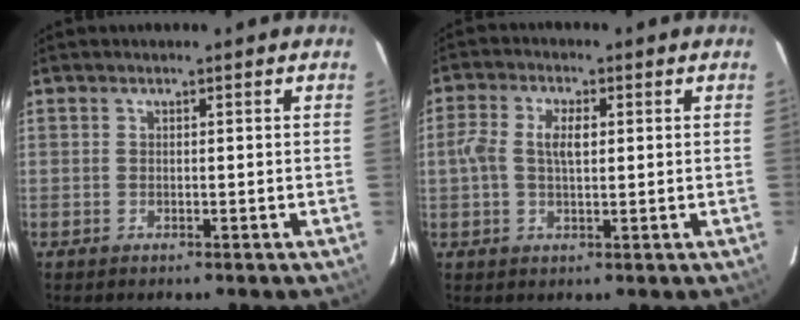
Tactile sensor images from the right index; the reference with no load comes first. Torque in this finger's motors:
{"motor_torque": [0.11, -0.05, 0.15, 0.08]}